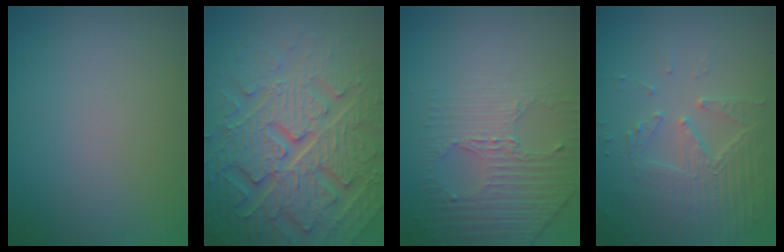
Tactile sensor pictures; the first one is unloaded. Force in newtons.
{"total": 7.8, "press": 7.6, "slide": 2.0}
{"total": 4.5, "press": 3.2, "slide": 3.1}
{"total": 4.0, "press": 3.5, "slide": 1.8}